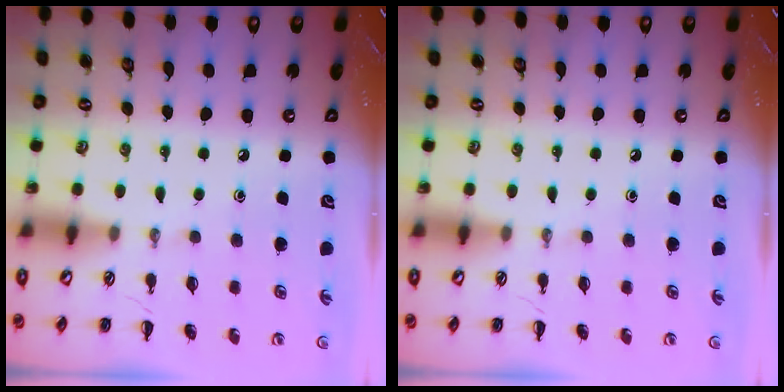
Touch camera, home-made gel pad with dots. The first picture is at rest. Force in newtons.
{"total": 0.0}